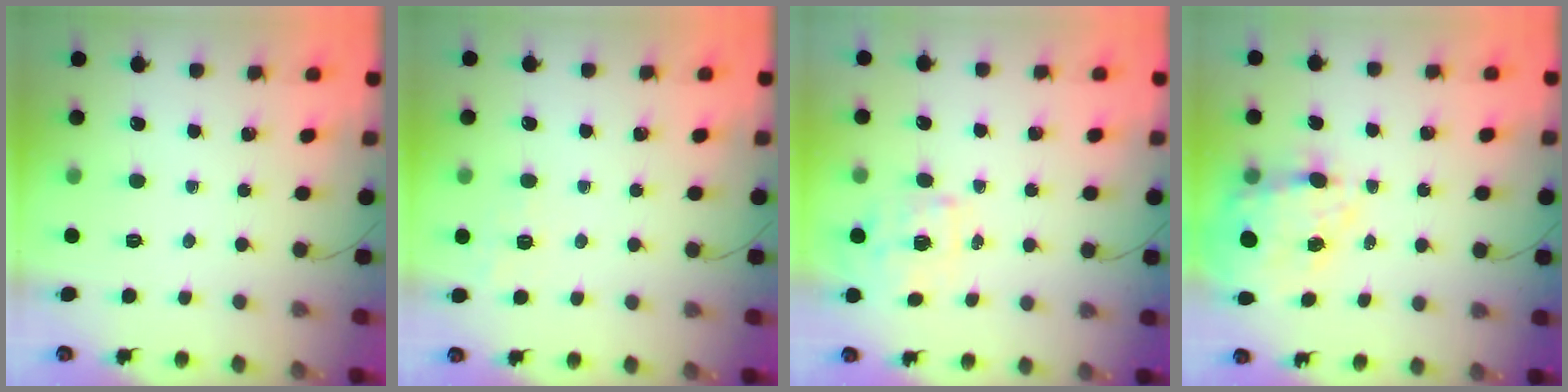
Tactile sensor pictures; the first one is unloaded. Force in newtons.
{"total": 1.7, "press": 1.0, "slide": 1.3}
{"total": 9.8, "press": 9.8, "slide": 0.8}
{"total": 13.1, "press": 12.6, "slide": 3.5}